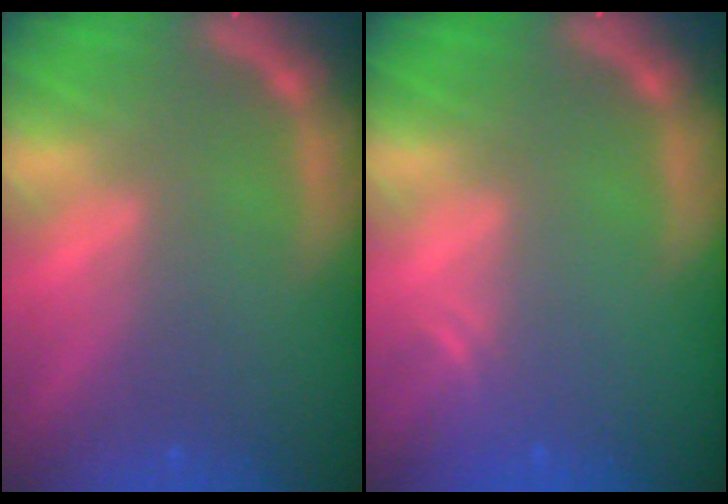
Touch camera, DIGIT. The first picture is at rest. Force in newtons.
{"total": 1.5}